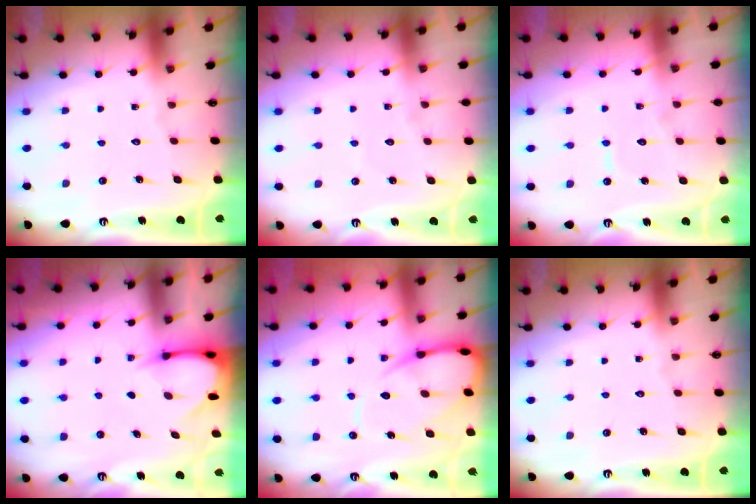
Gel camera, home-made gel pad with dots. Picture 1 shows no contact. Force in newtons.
{"total": 2.9, "press": 2.9, "slide": 0.3}
{"total": 5.1, "press": 5.1, "slide": 0.4}
{"total": 3.6, "press": 3.5, "slide": 0.3}
{"total": 11.5, "press": 11.5, "slide": 1.2}
{"total": 0.0}